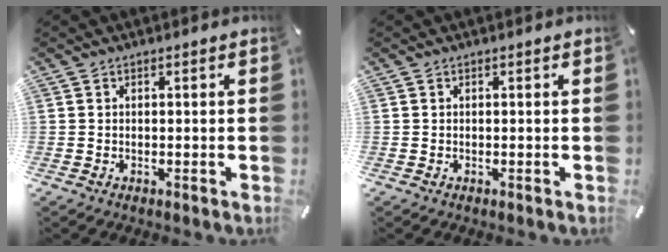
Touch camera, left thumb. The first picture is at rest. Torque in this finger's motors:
{"motor_torque": [0.00, 0.00, 0.02, 0.02, 0.00]}